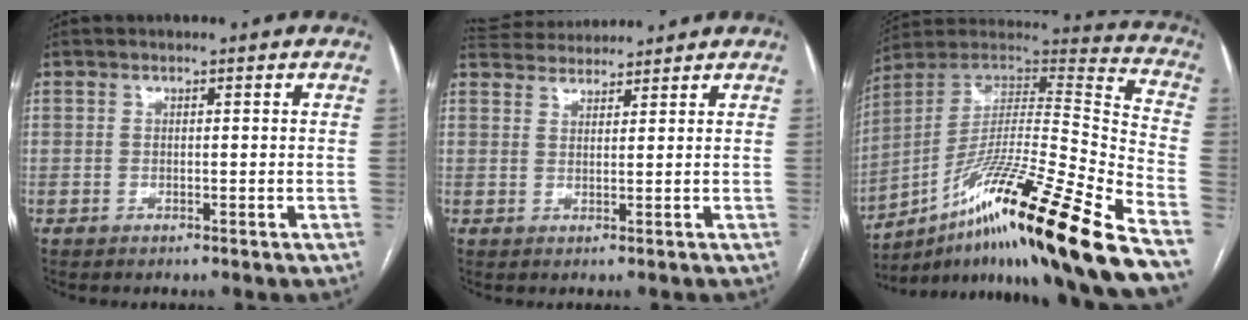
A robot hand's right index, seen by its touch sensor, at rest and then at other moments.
{"total": 5.1, "force": [5.0, 0.7, 0.8], "torque": [-0.022, 0.038, 0.080]}
{"total": 29.6, "force": [-19.1, -0.4, 22.6], "torque": [-0.310, -0.008, -0.330]}